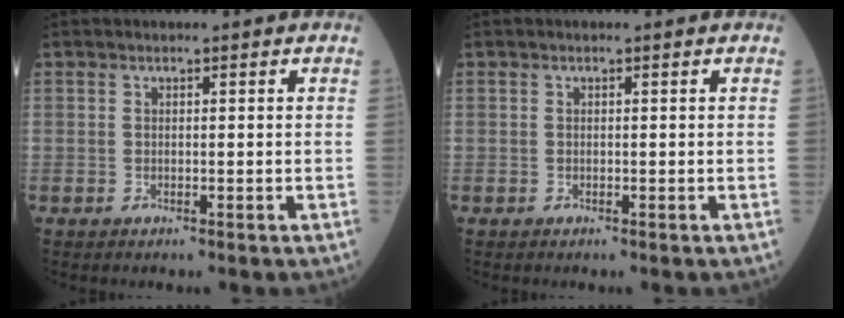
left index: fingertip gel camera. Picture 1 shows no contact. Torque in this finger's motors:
{"motor_torque": [-0.18, -0.05, 0.01, 0.02]}